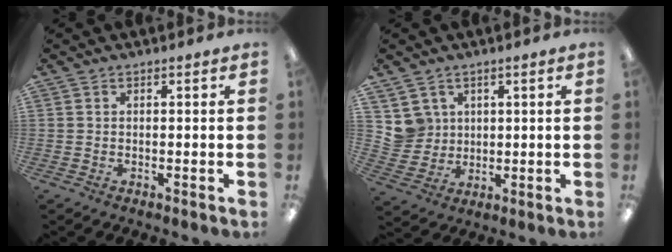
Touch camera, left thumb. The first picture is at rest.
{"total": 6.5, "force": [3.1, 5.7, -0.1], "torque": [-0.003, -0.007, 0.060]}